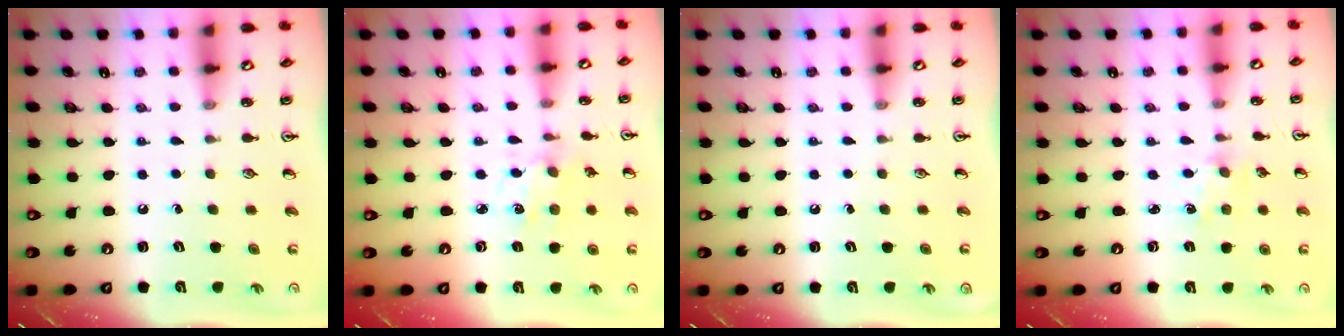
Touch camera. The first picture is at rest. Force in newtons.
{"total": 1.5, "press": 1.4, "slide": 0.4}
{"total": 0.0}
{"total": 1.2, "press": 1.2, "slide": 0.2}